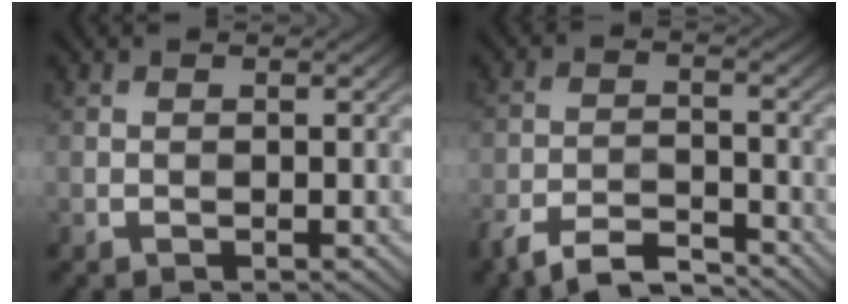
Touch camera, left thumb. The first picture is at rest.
{"total": 6.9, "force": [-5.8, 2.0, 3.2], "torque": [-0.060, -0.007, -0.112]}